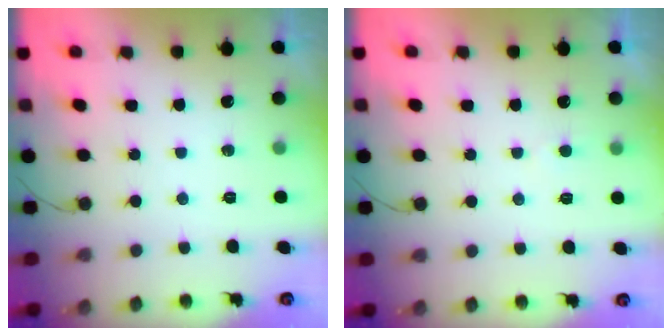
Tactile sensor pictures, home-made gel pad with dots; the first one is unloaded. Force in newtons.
{"total": 2.4, "press": 2.3, "slide": 0.3}